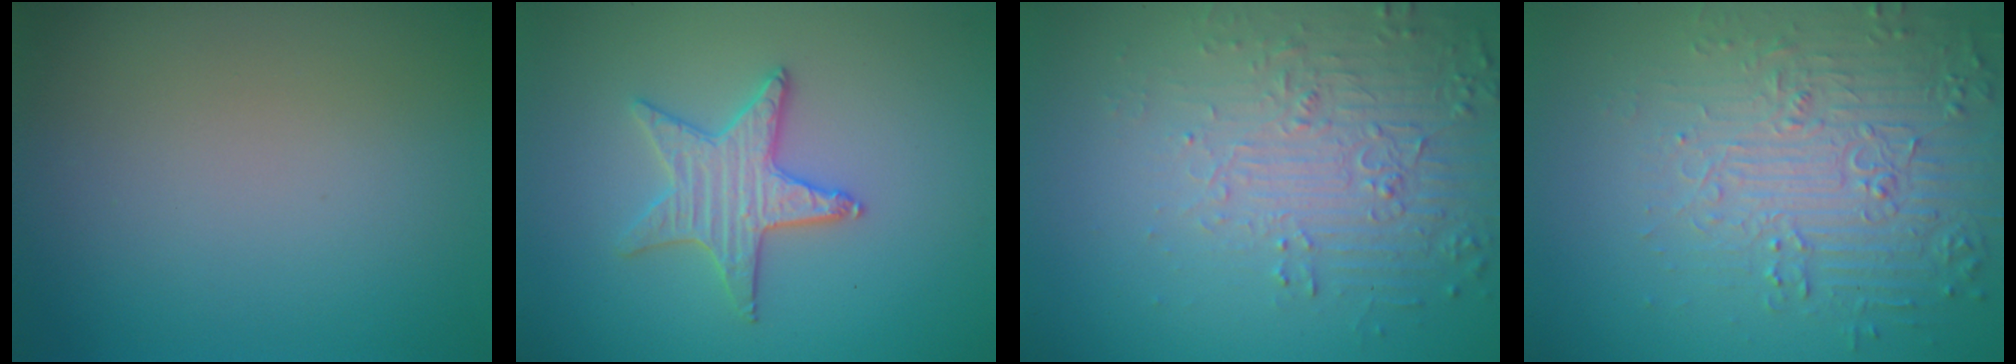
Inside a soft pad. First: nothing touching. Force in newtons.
{"total": 3.2, "press": 3.2, "slide": 0.5}
{"total": 6.0, "press": 3.9, "slide": 4.6}
{"total": 5.0, "press": 4.8, "slide": 1.3}